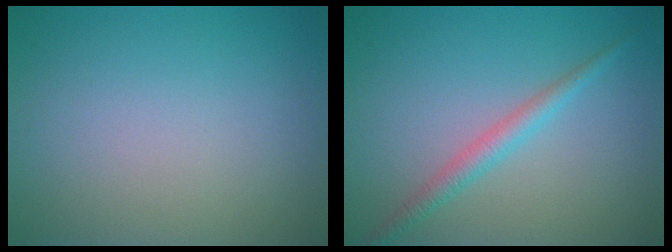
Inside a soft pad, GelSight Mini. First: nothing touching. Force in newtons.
{"total": 2.1, "press": 2.1, "slide": 0.1}